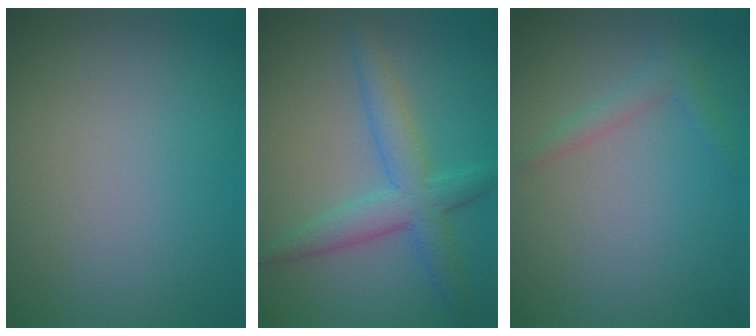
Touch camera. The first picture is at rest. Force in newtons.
{"total": 4.5, "press": 4.5, "slide": 0.2}
{"total": 0.7, "press": 0.7, "slide": 0.0}